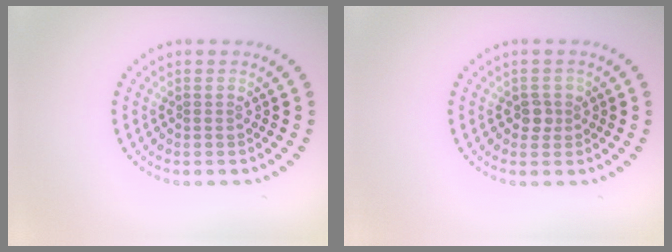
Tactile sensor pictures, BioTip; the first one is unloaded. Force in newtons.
{"total": 1.4, "press": 1.2, "slide": 0.8}